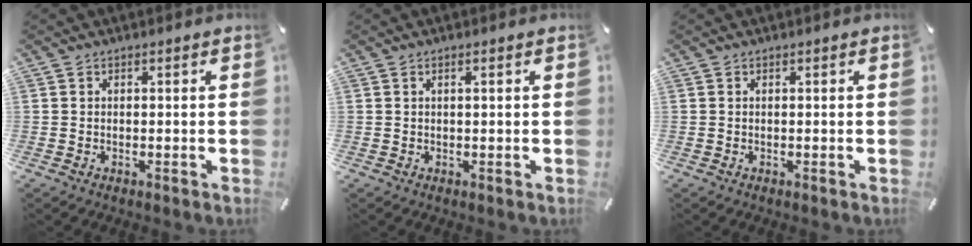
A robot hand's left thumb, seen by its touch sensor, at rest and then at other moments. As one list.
[{"total": 0.9, "force": [0.3, 0.0, 0.9], "torque": [-0.017, -0.001, 0.004]}, {"total": 0.0}]